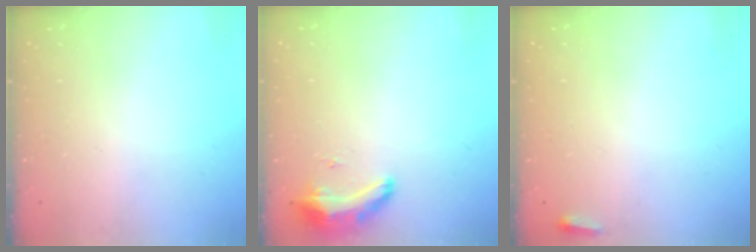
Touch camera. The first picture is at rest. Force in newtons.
{"total": 9.2, "press": 8.9, "slide": 2.4}
{"total": 2.7, "press": 2.6, "slide": 0.9}